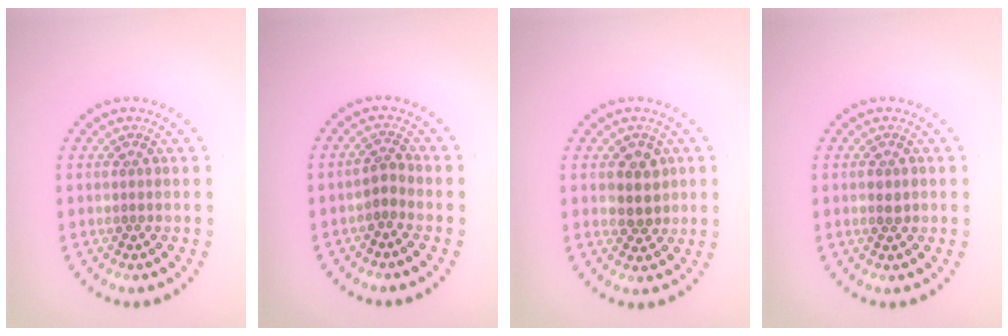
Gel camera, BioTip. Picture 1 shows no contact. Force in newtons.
{"total": 1.5, "press": 1.0, "slide": 1.1}
{"total": 2.6, "press": 2.4, "slide": 1.0}
{"total": 1.2, "press": 1.2, "slide": 0.2}